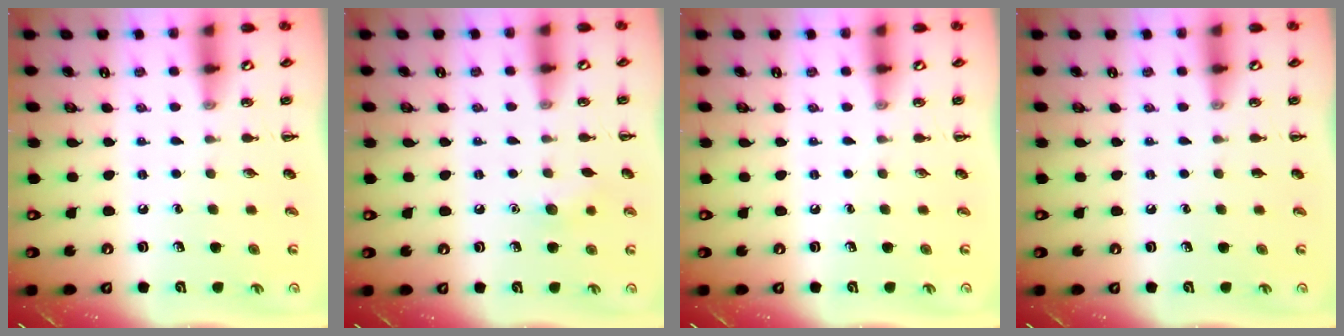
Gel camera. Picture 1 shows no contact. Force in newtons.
{"total": 6.1, "press": 5.9, "slide": 1.4}
{"total": 0.0}
{"total": 0.0}